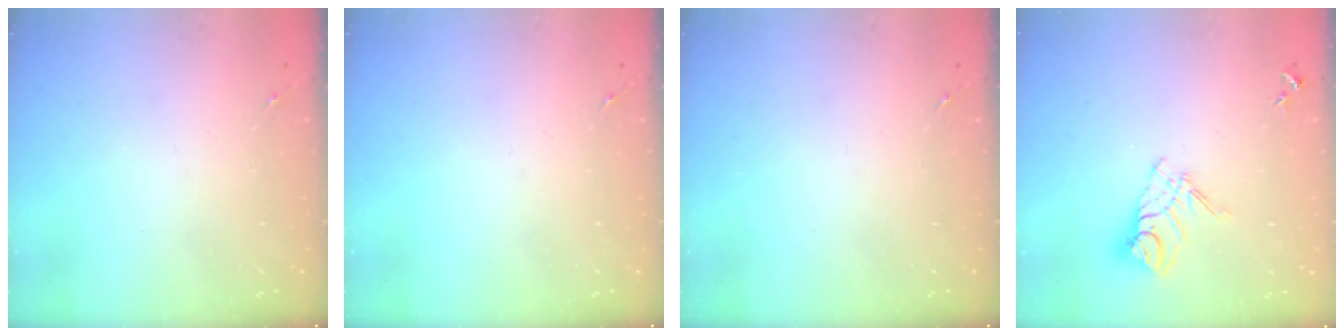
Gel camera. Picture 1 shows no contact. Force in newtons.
{"total": 0.0}
{"total": 0.0}
{"total": 10.9, "press": 10.8, "slide": 0.9}